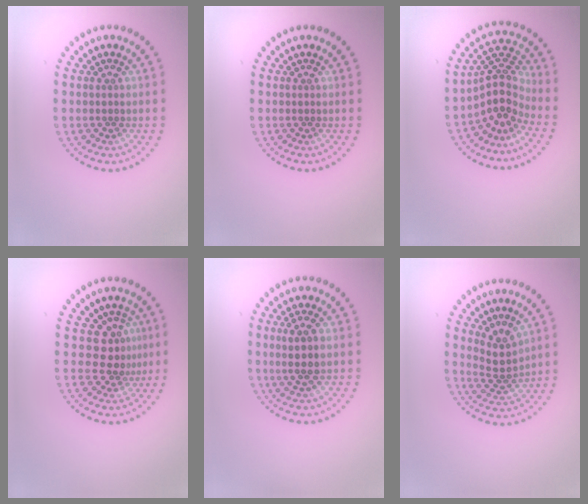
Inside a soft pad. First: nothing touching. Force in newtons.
{"total": 0.0}
{"total": 4.0, "press": 2.8, "slide": 2.8}
{"total": 2.9, "press": 2.2, "slide": 1.9}
{"total": 2.5, "press": 2.2, "slide": 1.1}
{"total": 2.8, "press": 2.0, "slide": 1.9}